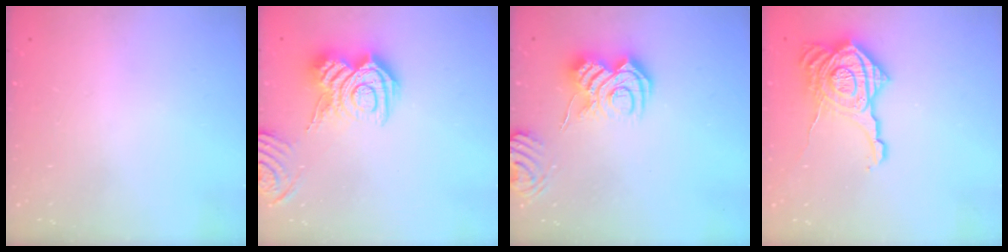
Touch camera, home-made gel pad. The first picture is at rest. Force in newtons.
{"total": 15.6, "press": 15.6, "slide": 0.6}
{"total": 11.1, "press": 11.1, "slide": 1.1}
{"total": 21.5, "press": 21.4, "slide": 1.7}